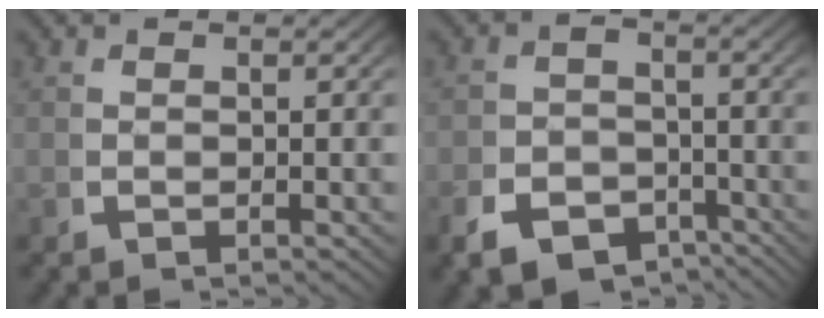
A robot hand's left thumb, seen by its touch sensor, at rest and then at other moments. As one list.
[{"total": 7.5, "force": [-4.4, 5.3, 2.9], "torque": [-0.054, -0.038, -0.067]}]